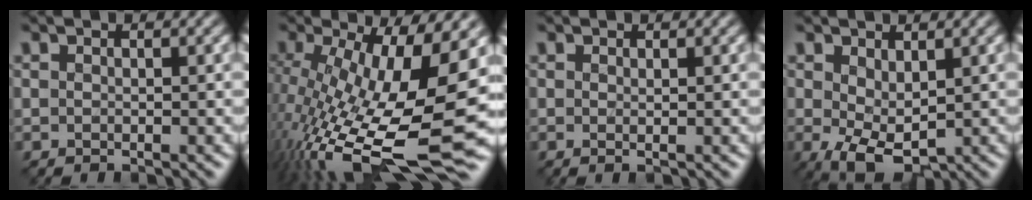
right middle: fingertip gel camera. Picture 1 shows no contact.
{"total": 16.0, "force": [-3.8, 5.6, 14.5], "torque": [-0.267, -0.026, -0.058]}
{"total": 0.6, "force": [0.1, 0.1, 0.5], "torque": [-0.005, -0.003, 0.000]}
{"total": 4.4, "force": [-0.4, 2.3, 3.7], "torque": [-0.082, -0.010, -0.001]}